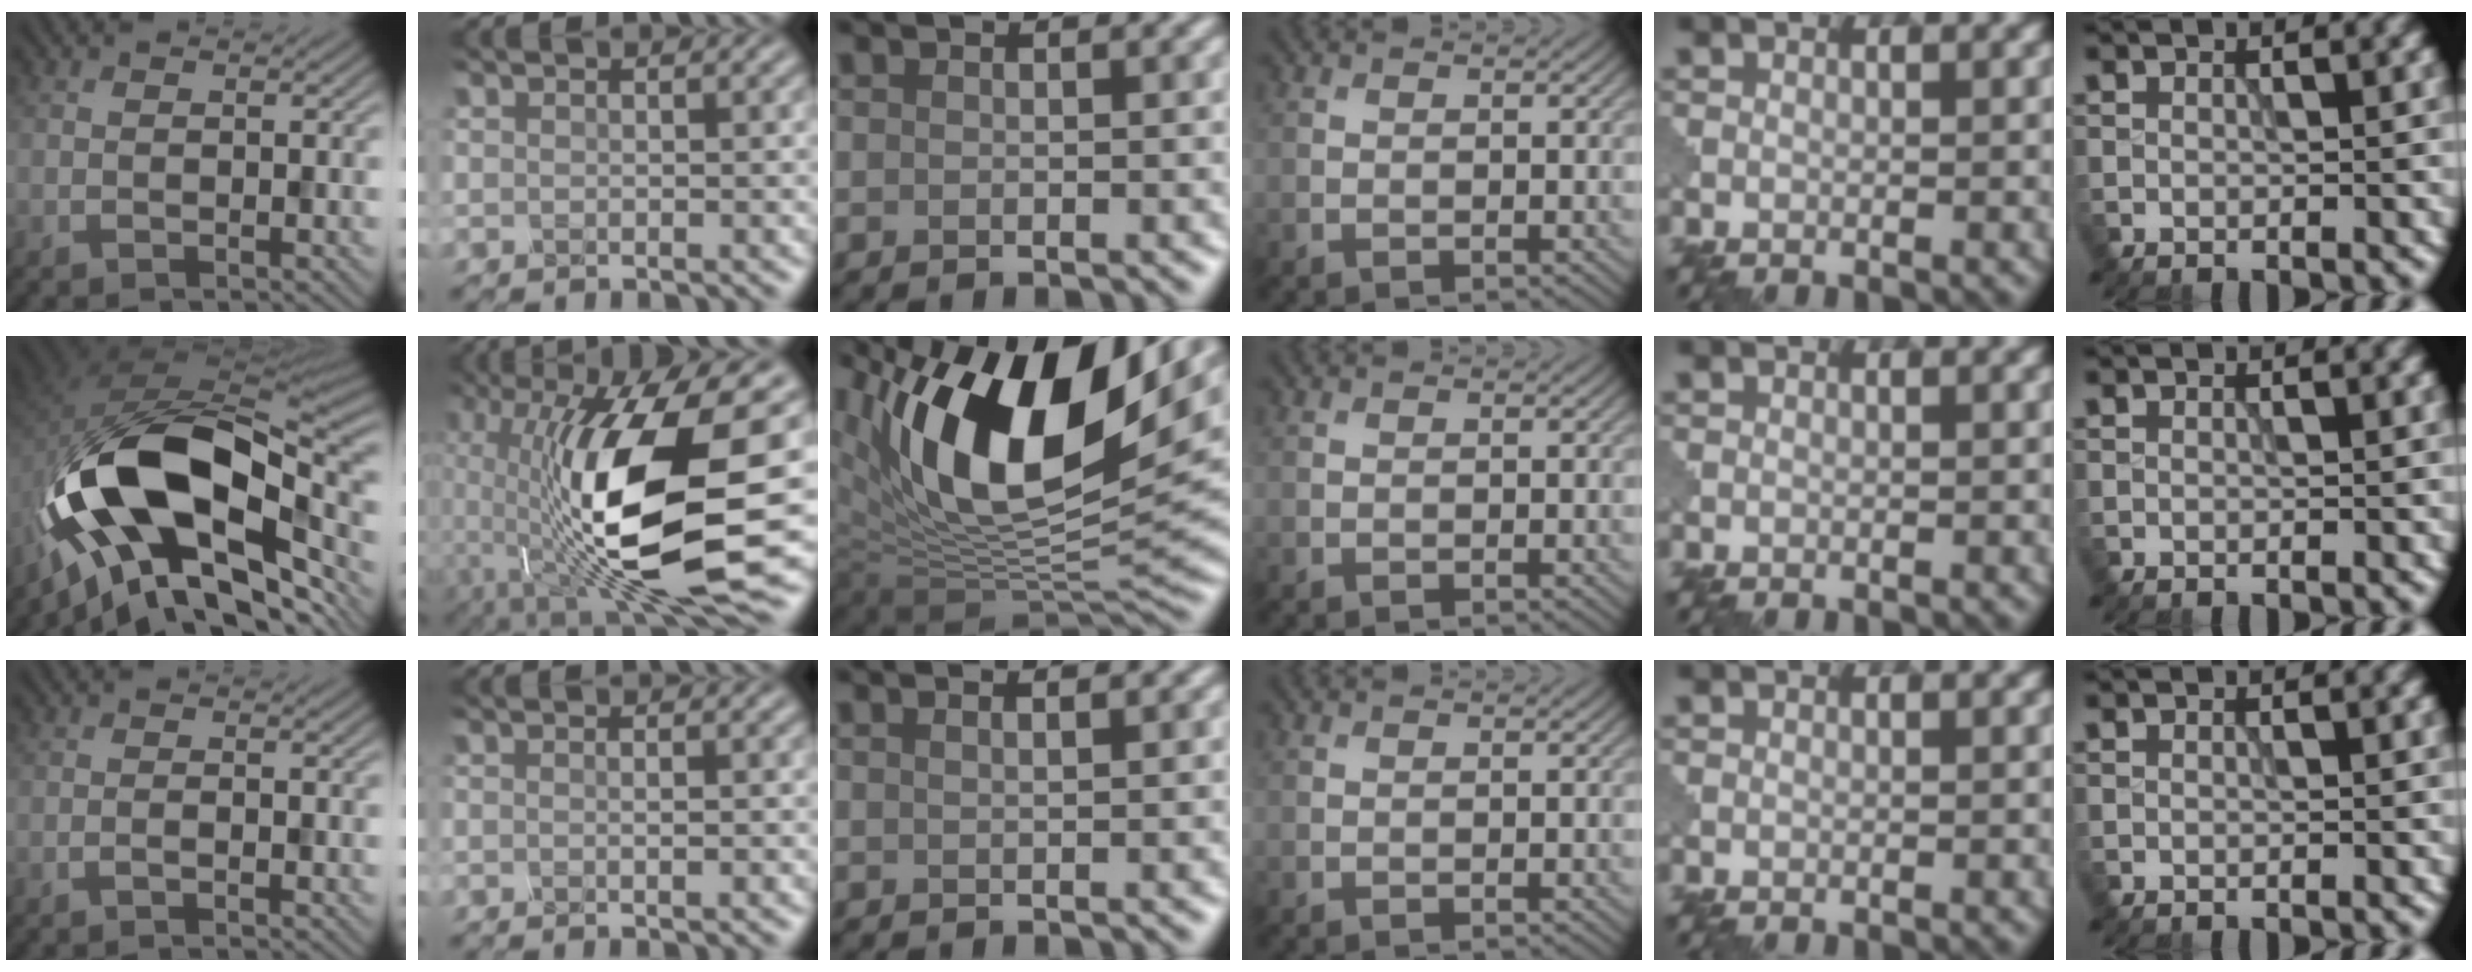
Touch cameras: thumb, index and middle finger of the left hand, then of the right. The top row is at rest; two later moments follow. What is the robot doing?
{"motion": "shake", "object": "medicine bottle"}